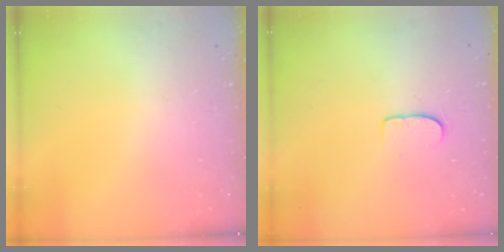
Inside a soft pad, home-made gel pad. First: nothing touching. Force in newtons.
{"total": 6.6, "press": 6.6, "slide": 0.7}